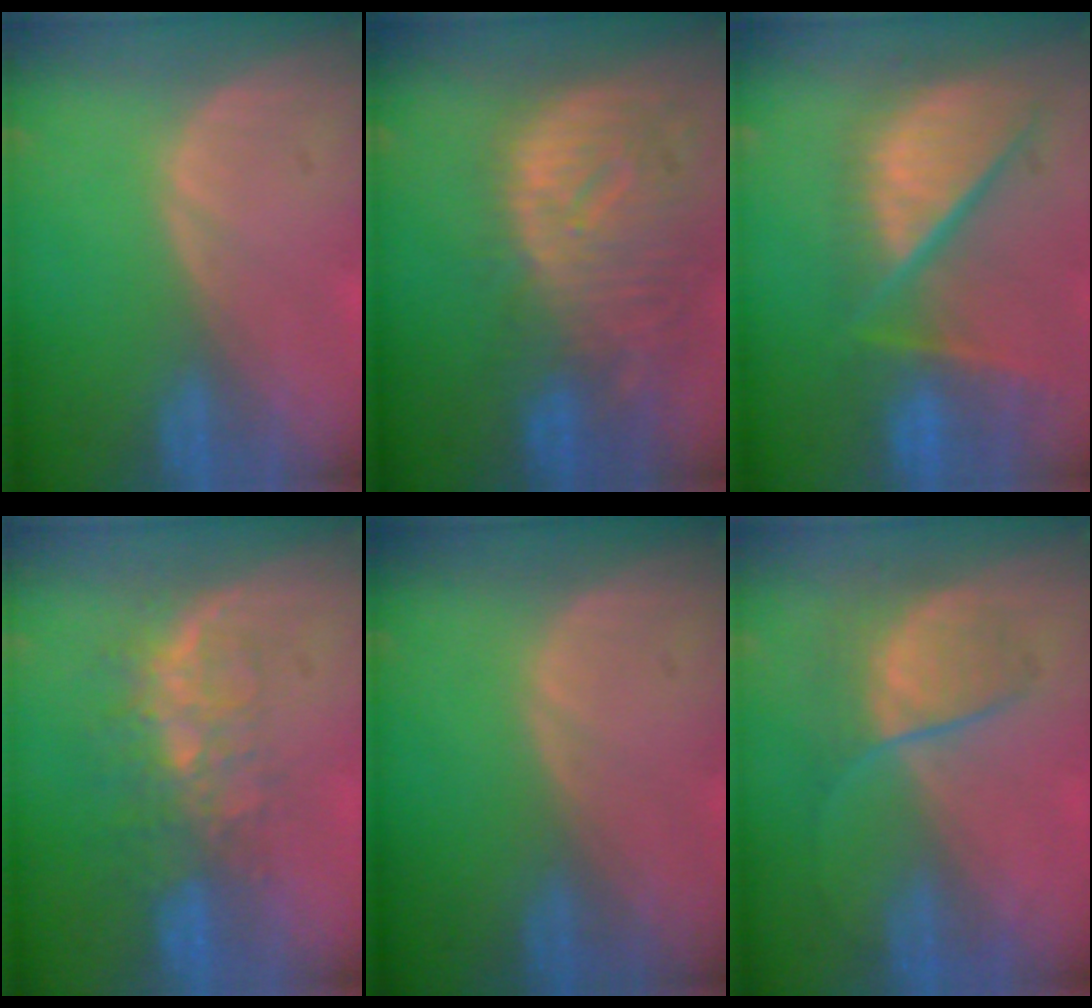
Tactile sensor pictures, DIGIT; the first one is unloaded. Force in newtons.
{"total": 12.2, "press": 10.5, "slide": 6.2}
{"total": 12.4, "press": 10.1, "slide": 7.1}
{"total": 8.3, "press": 6.8, "slide": 4.7}
{"total": 0.0}
{"total": 6.5, "press": 6.0, "slide": 2.3}